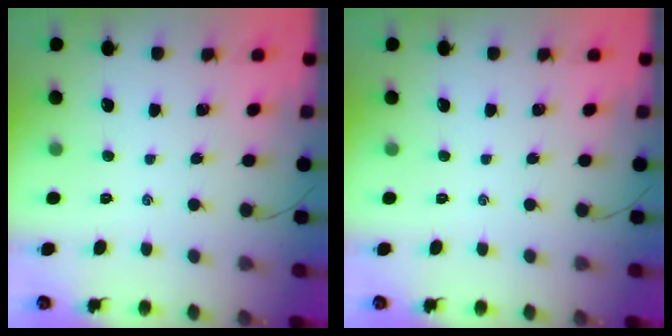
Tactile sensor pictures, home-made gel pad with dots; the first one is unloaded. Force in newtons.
{"total": 0.0}